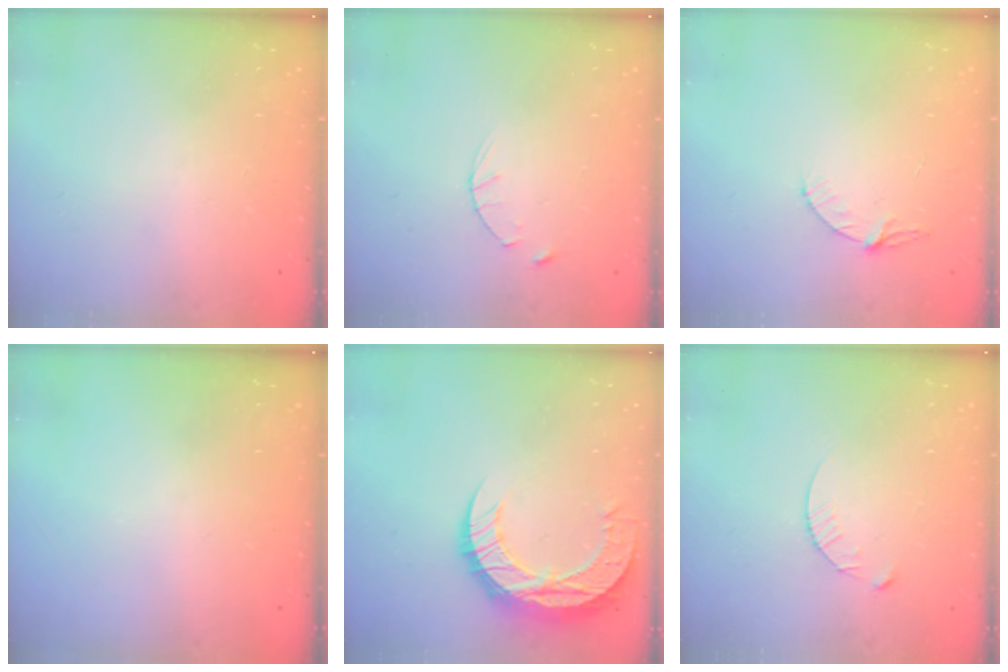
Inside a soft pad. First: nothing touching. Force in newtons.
{"total": 2.8, "press": 2.8, "slide": 0.4}
{"total": 4.7, "press": 4.7, "slide": 0.4}
{"total": 0.0}
{"total": 19.0, "press": 18.9, "slide": 1.4}
{"total": 4.7, "press": 4.7, "slide": 0.6}